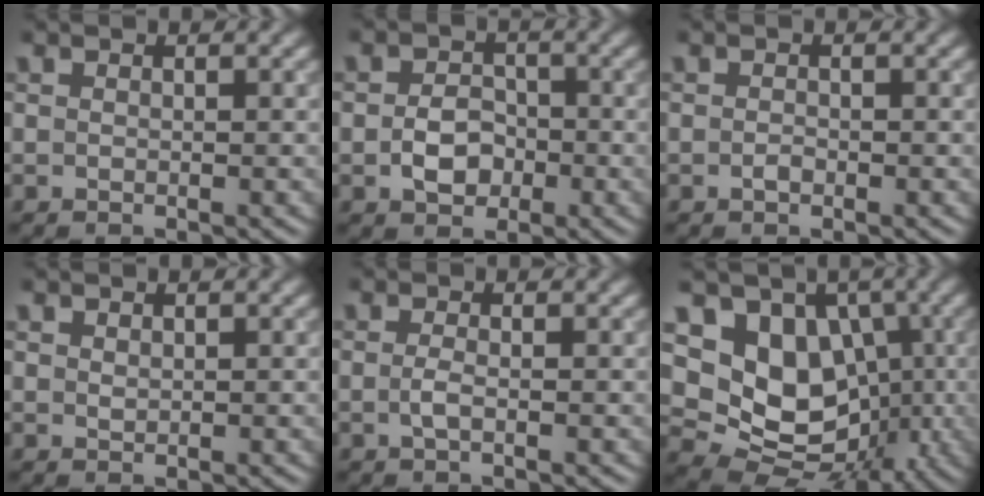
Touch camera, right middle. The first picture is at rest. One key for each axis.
{"total": 3.0, "fx": -0.9, "fy": 2.3, "fz": 1.8, "tx": -0.027, "ty": 0.000, "tz": -0.019}
{"total": 0.7, "fx": -0.4, "fy": 0.3, "fz": 0.4, "tx": -0.010, "ty": 0.000, "tz": -0.007}
{"total": 0.5, "fx": 0.4, "fy": 0.3, "fz": 0.2, "tx": -0.004, "ty": -0.001, "tz": 0.009}
{"total": 1.1, "fx": -0.3, "fy": 0.3, "fz": 1.0, "tx": -0.025, "ty": -0.002, "tz": -0.007}
{"total": 10.2, "fx": 0.8, "fy": 8.1, "fz": 6.1, "tx": -0.079, "ty": -0.010, "tz": 0.001}